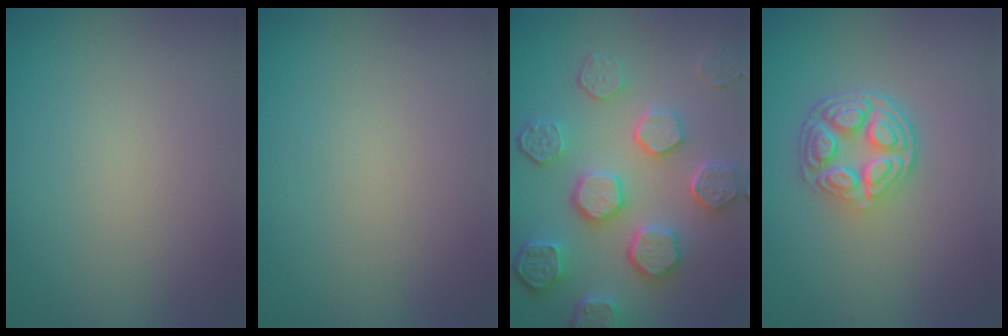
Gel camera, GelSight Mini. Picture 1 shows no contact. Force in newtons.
{"total": 0.0}
{"total": 7.3, "press": 5.7, "slide": 4.5}
{"total": 4.9, "press": 3.6, "slide": 3.3}